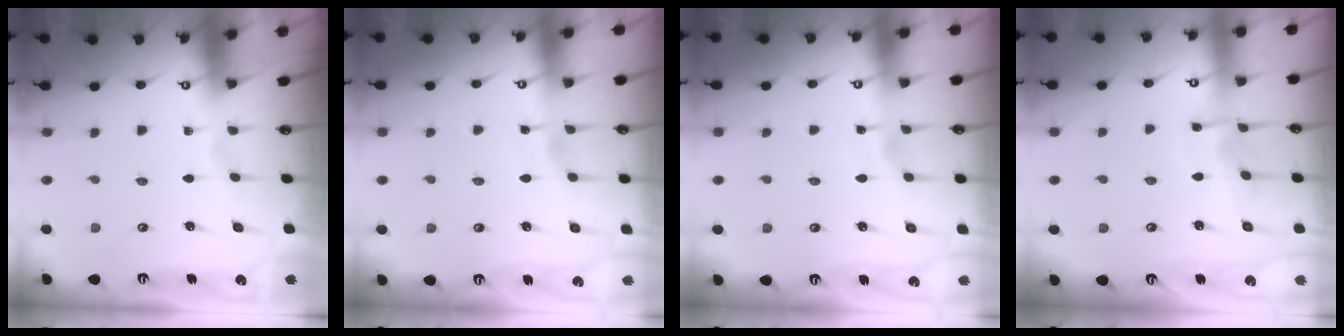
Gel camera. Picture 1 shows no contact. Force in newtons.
{"total": 2.7, "press": 2.7, "slide": 0.3}
{"total": 2.7, "press": 2.7, "slide": 0.3}
{"total": 5.1, "press": 5.1, "slide": 0.7}